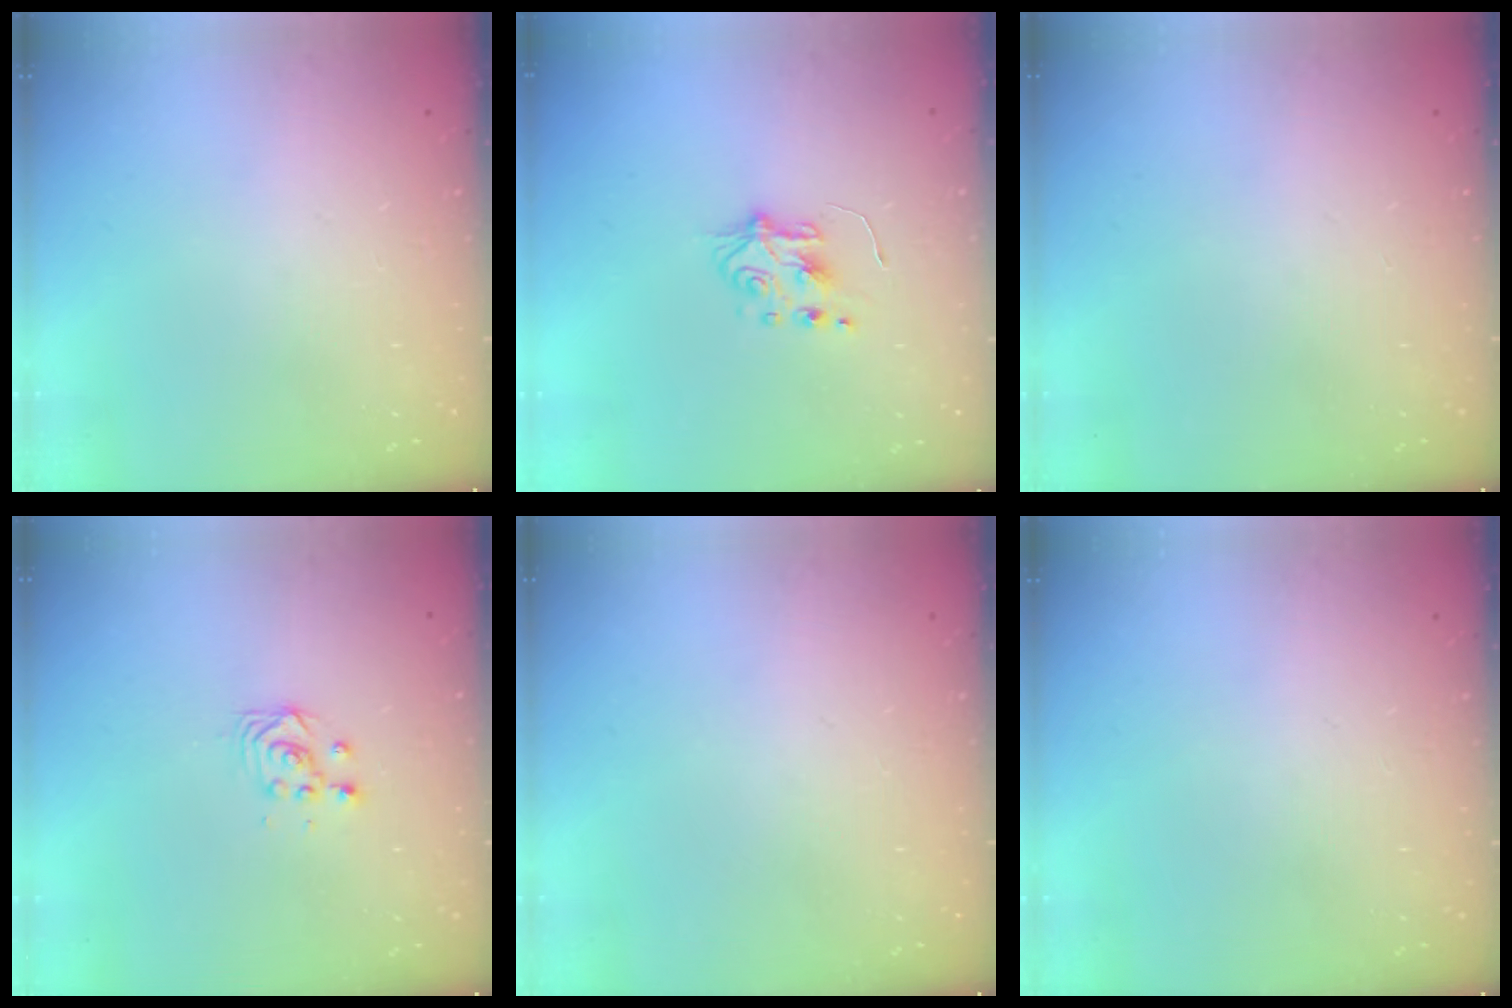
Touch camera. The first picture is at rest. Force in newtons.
{"total": 5.8, "press": 5.8, "slide": 0.6}
{"total": 0.0}
{"total": 3.4, "press": 3.4, "slide": 0.2}
{"total": 0.0}
{"total": 0.0}